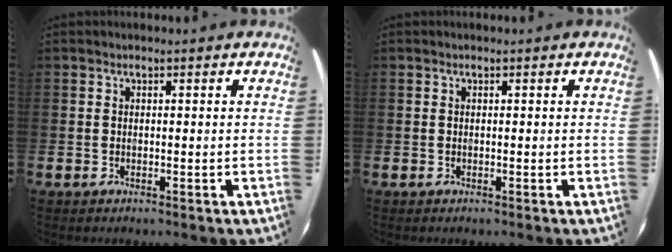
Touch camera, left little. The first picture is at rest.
{"total": 0.0}